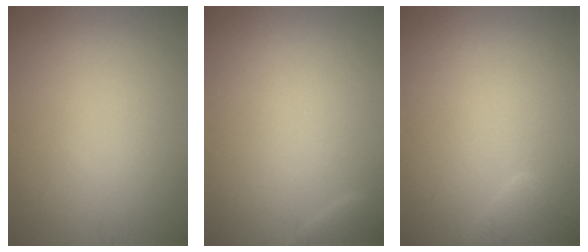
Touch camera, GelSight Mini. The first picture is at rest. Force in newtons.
{"total": 0.9, "press": 0.9, "slide": 0.1}
{"total": 1.9, "press": 1.9, "slide": 0.1}